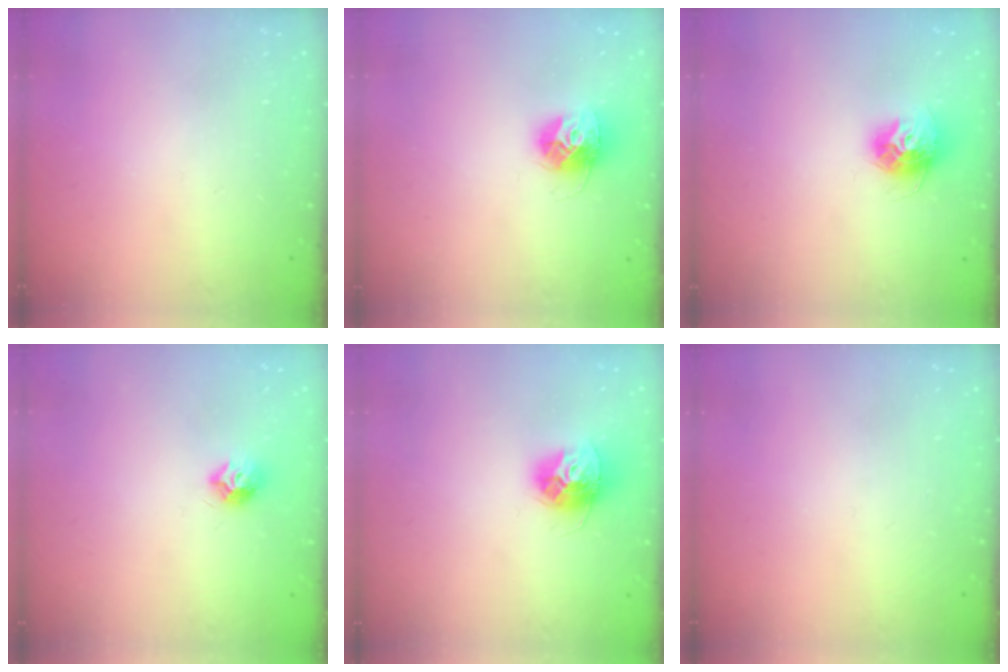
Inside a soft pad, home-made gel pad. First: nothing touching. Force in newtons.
{"total": 11.8, "press": 11.8, "slide": 0.9}
{"total": 11.9, "press": 11.9, "slide": 0.9}
{"total": 7.5, "press": 7.5, "slide": 0.1}
{"total": 11.3, "press": 11.3, "slide": 0.7}
{"total": 0.0}